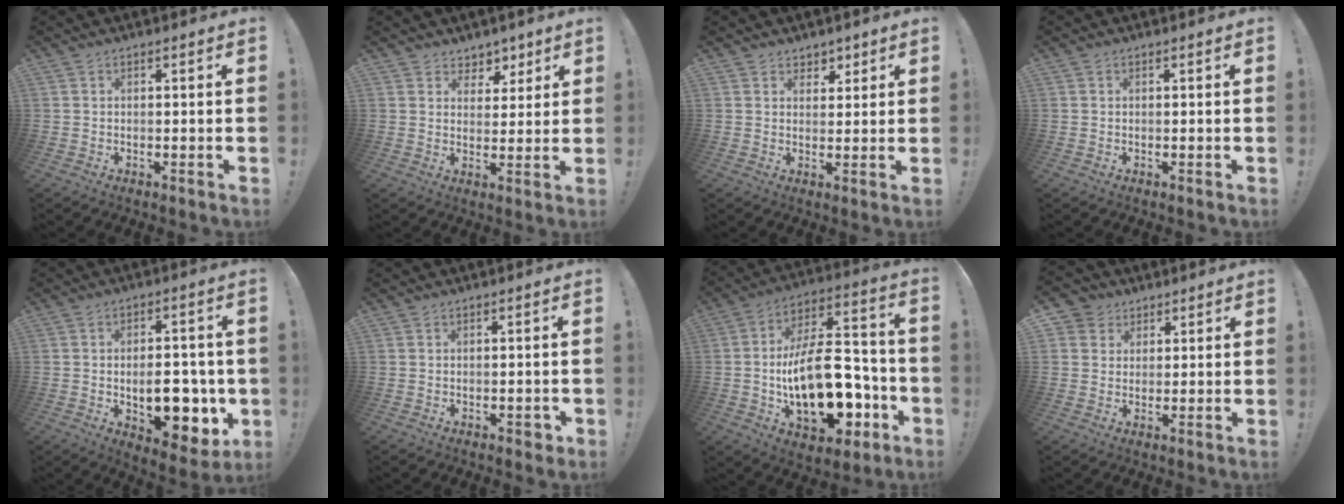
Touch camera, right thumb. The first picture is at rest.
{"total": 5.7, "force": [3.8, 4.2, 0.3], "torque": [0.002, -0.035, 0.076]}
{"total": 3.9, "force": [2.7, 2.7, 0.2], "torque": [0.005, -0.016, 0.050]}
{"total": 0.0}
{"total": 13.1, "force": [-2.7, 7.3, 10.5], "torque": [-0.146, 0.007, -0.037]}
{"total": 2.0, "force": [-0.7, 1.2, 1.5], "torque": [-0.018, 0.005, -0.010]}
{"total": 24.3, "force": [-6.1, 12.5, 20.0], "torque": [-0.345, 0.040, -0.091]}
{"total": 5.0, "force": [2.5, 4.3, 0.6], "torque": [-0.006, -0.015, 0.047]}